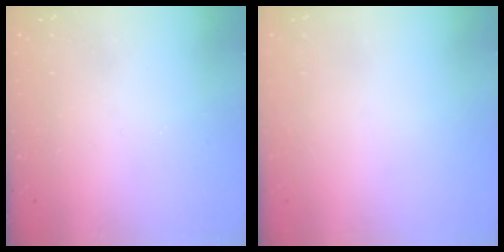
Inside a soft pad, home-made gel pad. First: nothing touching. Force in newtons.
{"total": 0.0}